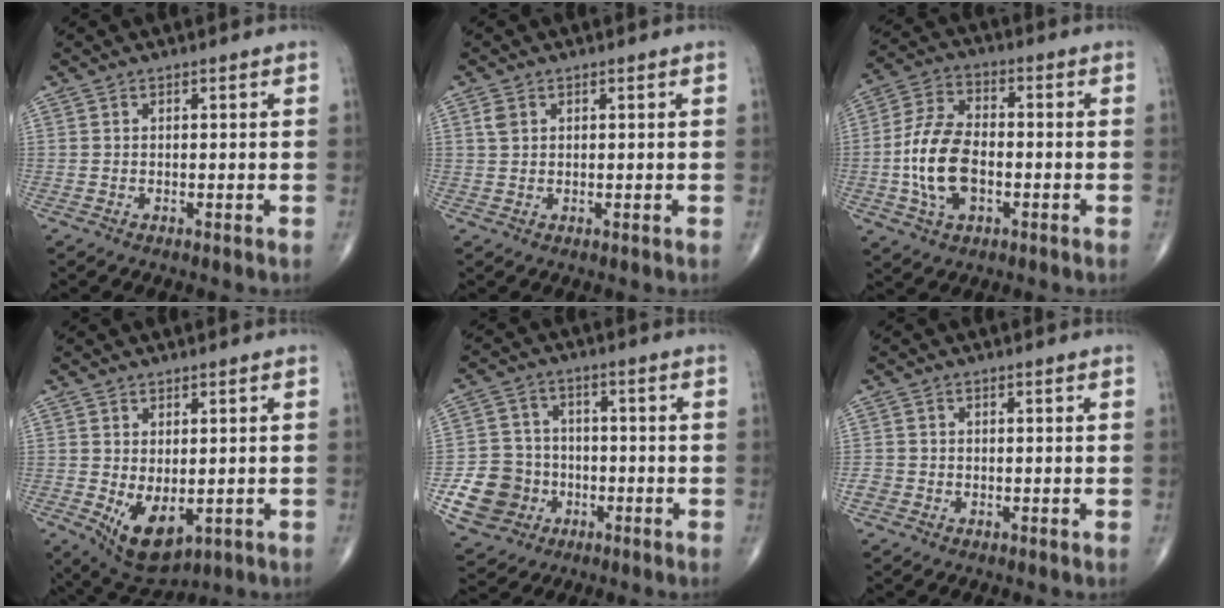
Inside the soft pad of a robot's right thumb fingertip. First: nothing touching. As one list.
[{"total": 1.8, "force": [0.7, 1.3, 1.0], "torque": [-0.022, 0.003, 0.017]}, {"total": 12.5, "force": [-2.3, 7.2, 10.0], "torque": [-0.194, 0.019, -0.047]}, {"total": 8.4, "force": [-1.6, 4.6, 6.9], "torque": [-0.102, -0.012, -0.005]}, {"total": 10.7, "force": [-3.2, 9.7, 3.2], "torque": [-0.037, 0.021, -0.051]}, {"total": 1.7, "force": [-0.6, 1.5, 0.5], "torque": [-0.005, 0.004, -0.016]}]